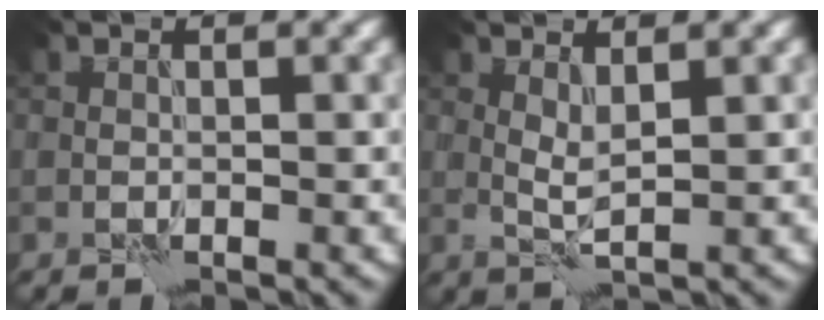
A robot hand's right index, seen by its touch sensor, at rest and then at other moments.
{"total": 1.8, "force": [0.6, 0.4, 1.6], "torque": [-0.037, -0.001, 0.014]}